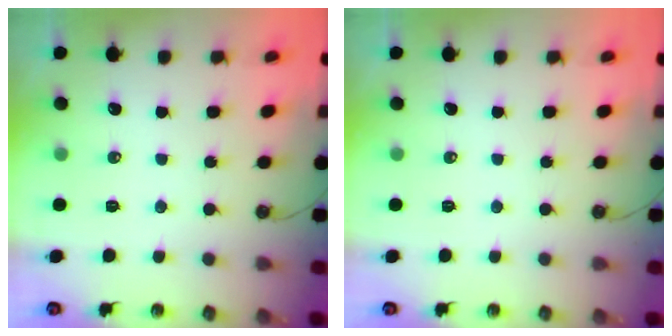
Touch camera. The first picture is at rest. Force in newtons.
{"total": 0.0}